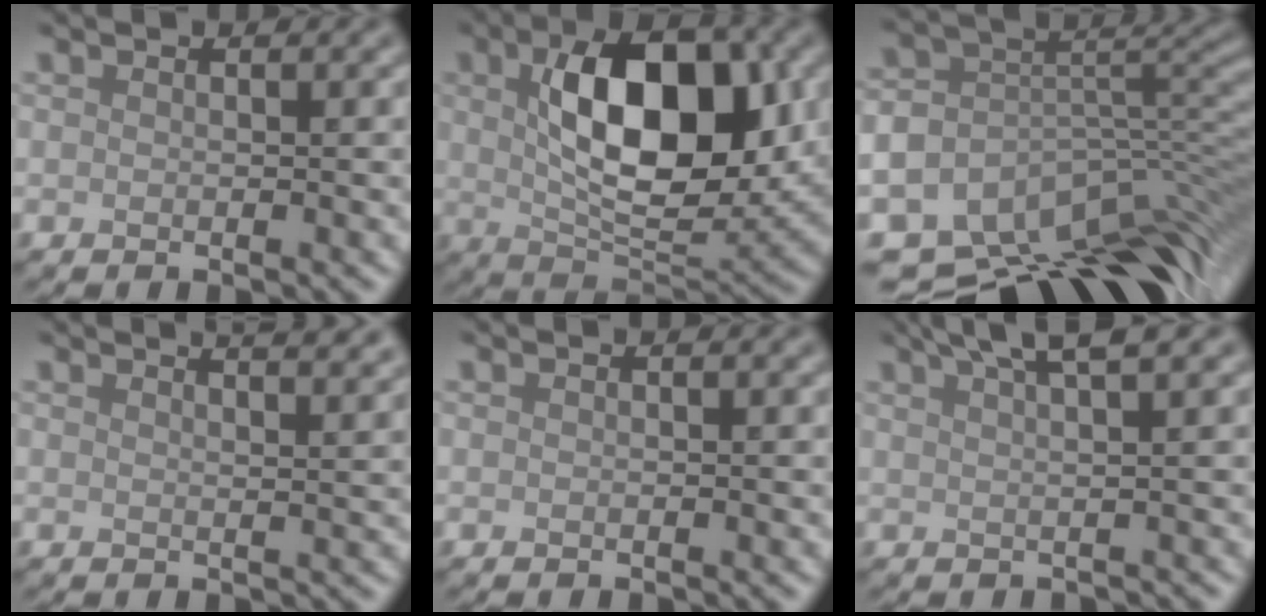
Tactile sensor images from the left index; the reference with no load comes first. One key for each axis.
{"total": 11.0, "fx": 1.9, "fy": 5.3, "fz": 9.4, "tx": -0.143, "ty": 0.006, "tz": 0.032}
{"total": 13.8, "fx": -9.0, "fy": 7.3, "fz": 7.6, "tx": -0.133, "ty": 0.021, "tz": -0.126}
{"total": 5.1, "fx": 3.9, "fy": 1.7, "fz": 2.8, "tx": -0.008, "ty": 0.032, "tz": 0.016}
{"total": 0.0}
{"total": 4.3, "fx": 3.1, "fy": 0.6, "fz": 2.9, "tx": -0.035, "ty": 0.014, "tz": 0.047}